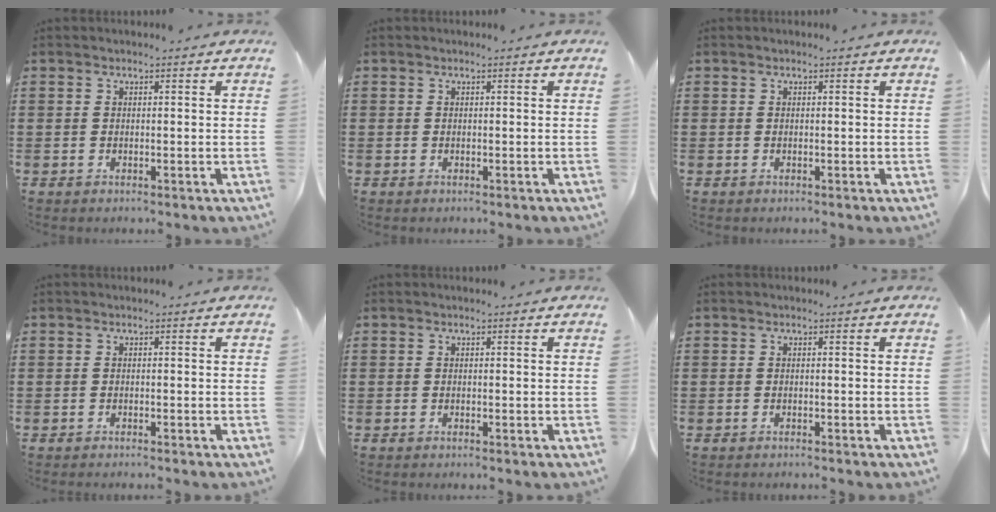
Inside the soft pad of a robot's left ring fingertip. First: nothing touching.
{"total": 0.0}
{"total": 0.0}
{"total": 0.7, "force": [-0.6, -0.1, 0.2], "torque": [-0.004, -0.001, -0.012]}
{"total": 0.0}
{"total": 0.6, "force": [-0.6, -0.1, 0.1], "torque": [-0.005, -0.002, -0.011]}